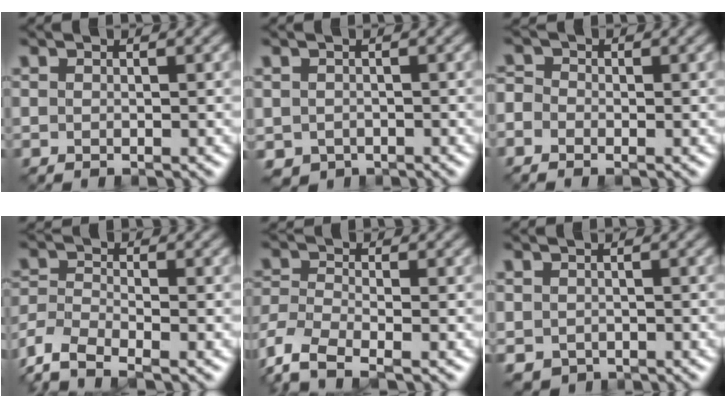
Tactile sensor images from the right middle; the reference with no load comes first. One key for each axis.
{"total": 1.9, "fx": -1.0, "fy": 1.5, "fz": 0.6, "tx": -0.019, "ty": -0.008, "tz": -0.021}
{"total": 1.7, "fx": -0.8, "fy": 1.3, "fz": 0.5, "tx": -0.002, "ty": 0.005, "tz": -0.024}
{"total": 4.5, "fx": -3.6, "fy": 1.1, "fz": 2.4, "tx": -0.057, "ty": -0.007, "tz": -0.087}
{"total": 5.3, "fx": -3.8, "fy": 1.7, "fz": 3.3, "tx": -0.082, "ty": -0.012, "tz": -0.091}
{"total": 1.8, "fx": -0.9, "fy": 1.5, "fz": 0.6, "tx": -0.017, "ty": -0.008, "tz": -0.018}